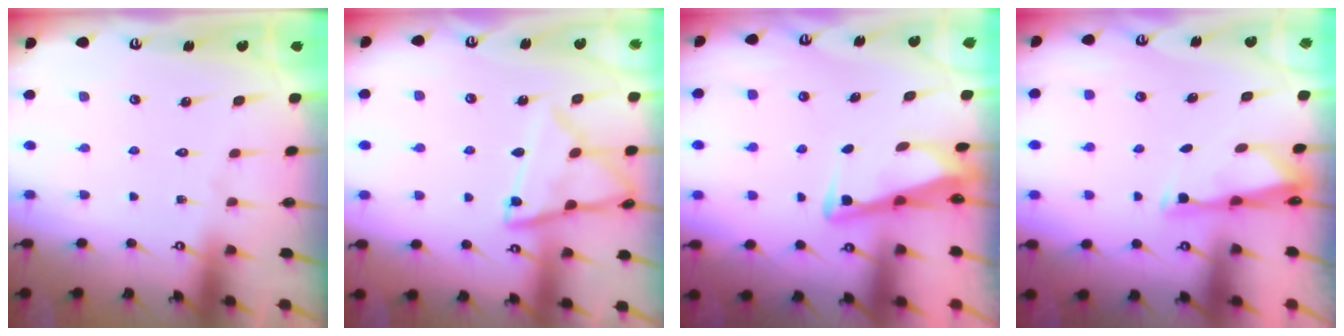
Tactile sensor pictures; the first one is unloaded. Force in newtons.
{"total": 13.3, "press": 13.3, "slide": 1.1}
{"total": 3.5, "press": 3.4, "slide": 0.4}
{"total": 2.9, "press": 2.9, "slide": 0.6}